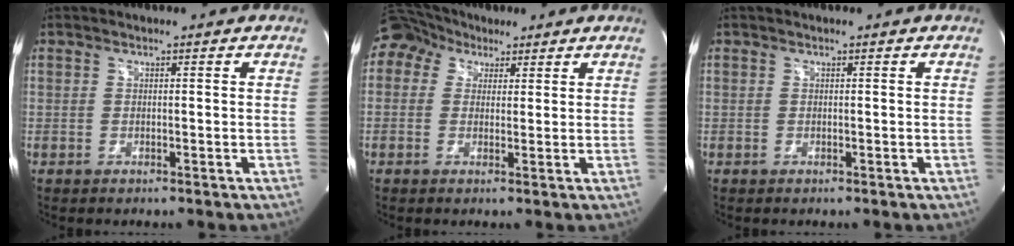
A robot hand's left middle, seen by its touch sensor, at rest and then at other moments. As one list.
[{"total": 9.1, "force": [4.8, 7.2, 2.9], "torque": [-0.073, 0.053, 0.088]}, {"total": 0.0}]